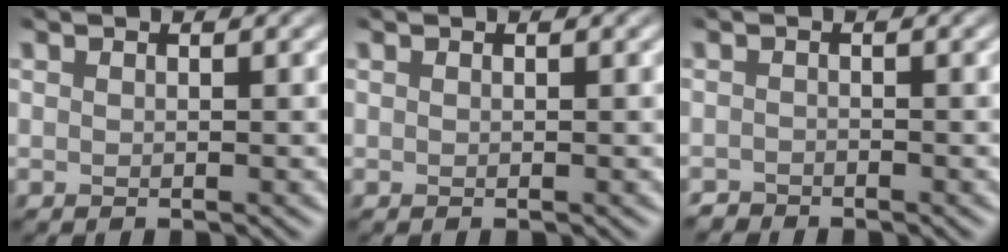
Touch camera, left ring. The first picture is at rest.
{"total": 0.0}
{"total": 1.0, "force": [-0.9, 0.1, -0.4], "torque": [-0.005, -0.007, -0.006]}